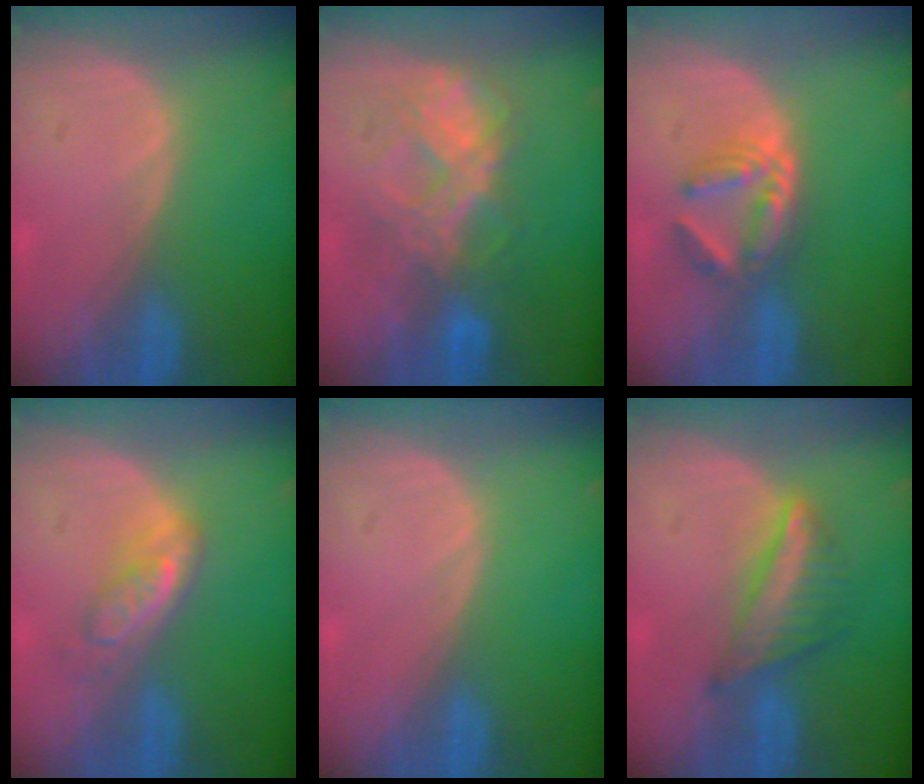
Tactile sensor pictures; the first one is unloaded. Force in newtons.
{"total": 8.0, "press": 7.4, "slide": 2.9}
{"total": 5.9, "press": 5.2, "slide": 2.9}
{"total": 5.0, "press": 4.6, "slide": 2.0}
{"total": 0.0}
{"total": 6.2, "press": 5.9, "slide": 2.0}